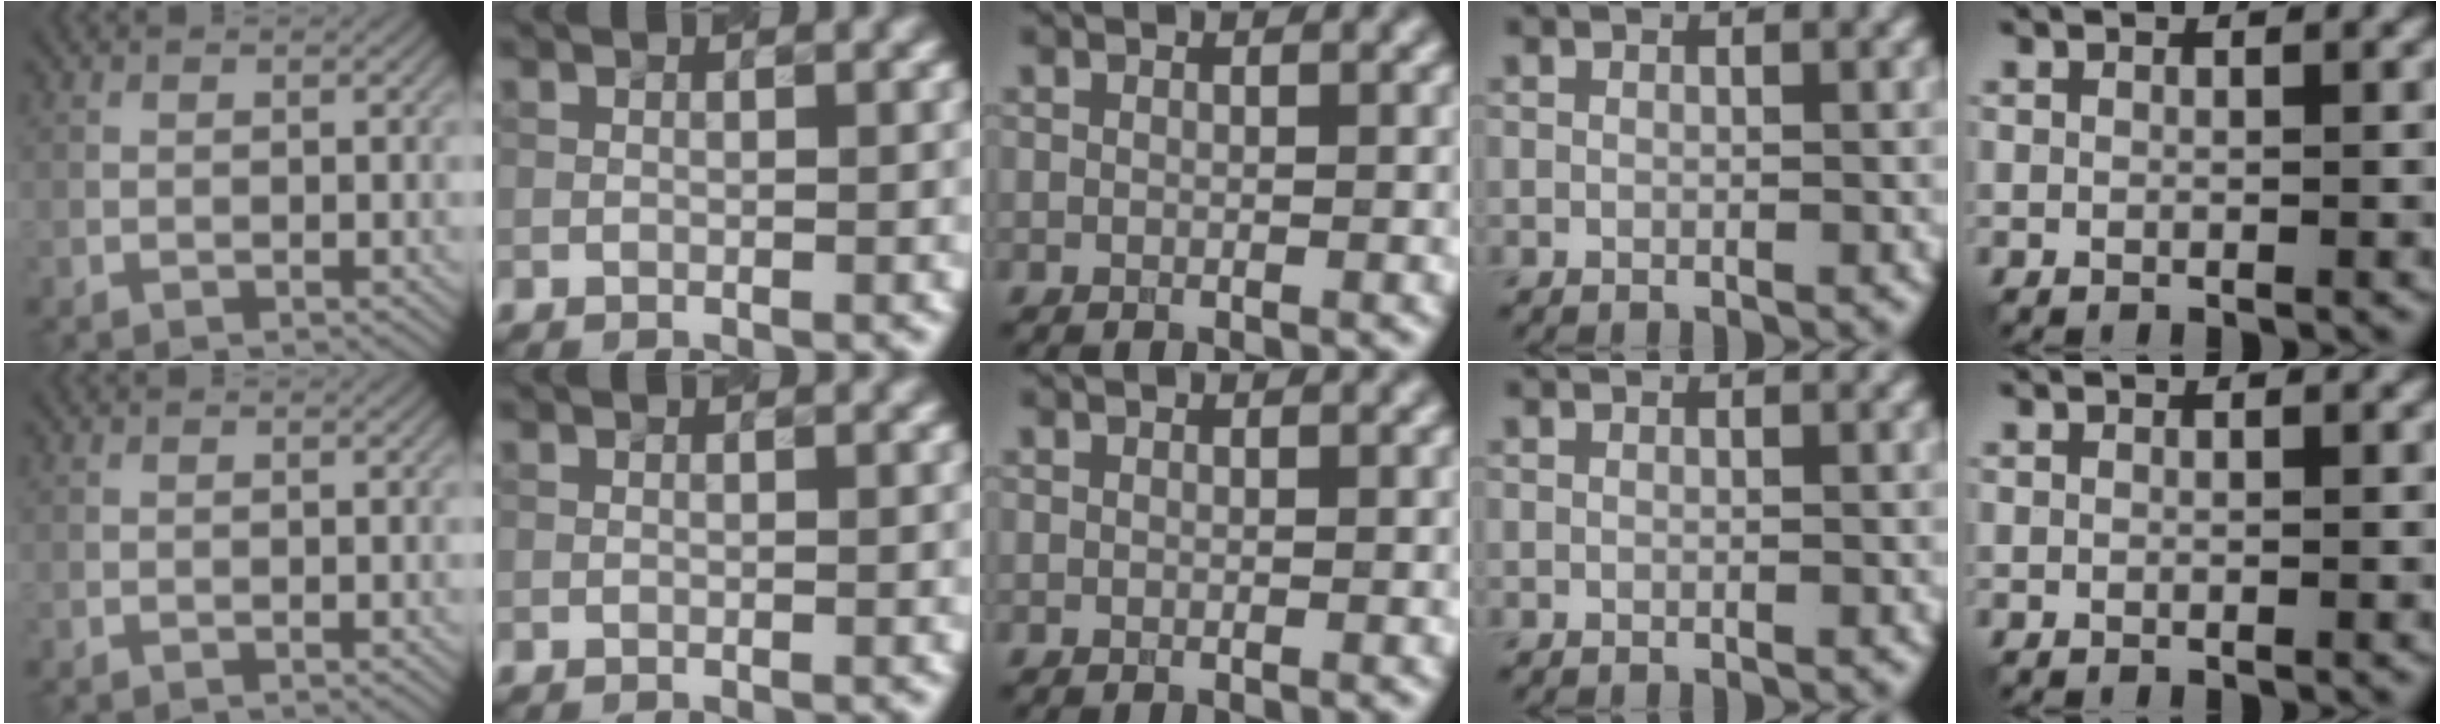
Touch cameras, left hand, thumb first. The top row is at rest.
{}